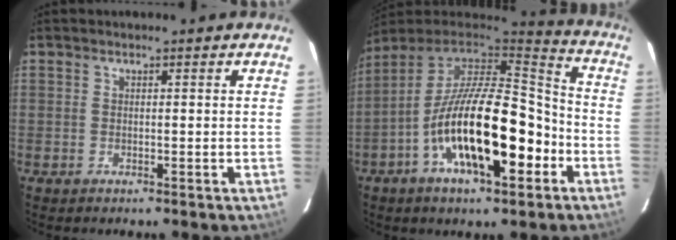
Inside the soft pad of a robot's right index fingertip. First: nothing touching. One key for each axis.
{"total": 22.6, "fx": -8.3, "fy": 8.4, "fz": 19.3, "tx": -0.337, "ty": -0.014, "tz": -0.144}